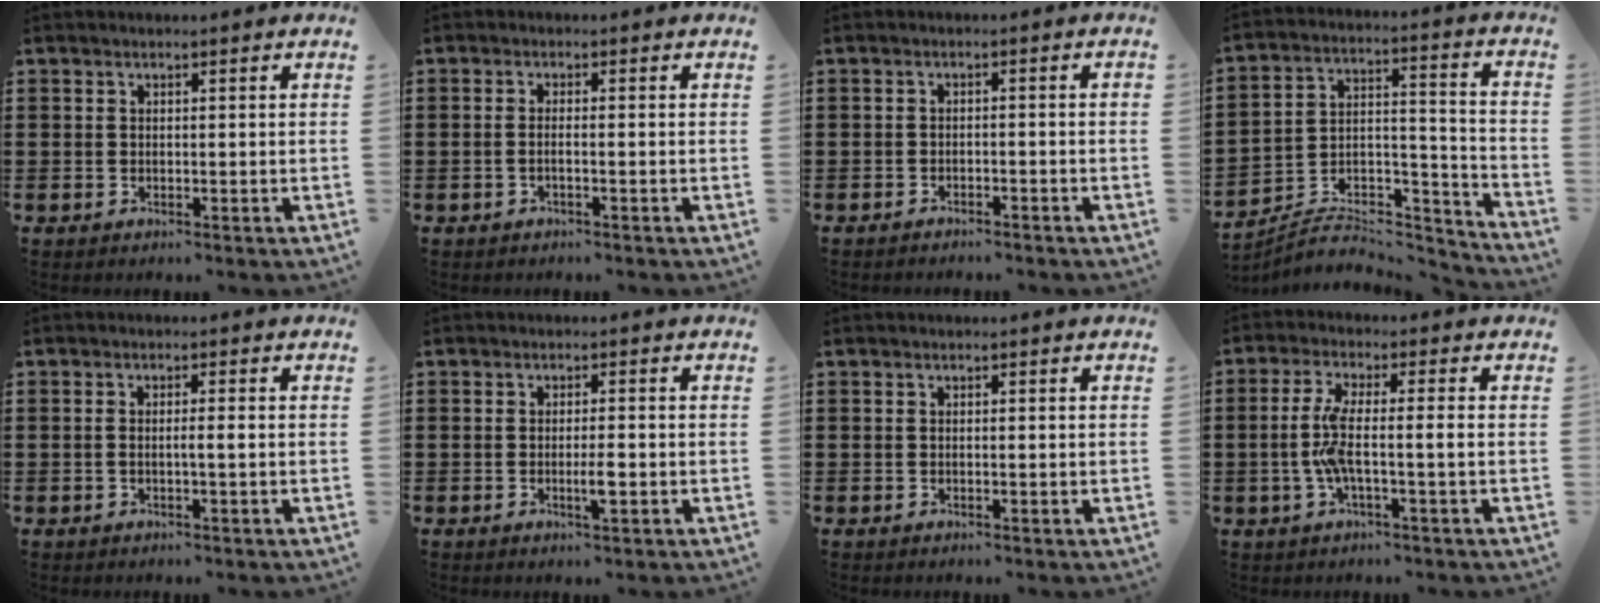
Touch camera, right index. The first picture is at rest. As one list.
[{"total": 1.4, "force": [-0.8, -0.1, 1.1], "torque": [-0.020, -0.004, -0.015]}, {"total": 1.7, "force": [-1.6, 0.1, 0.3], "torque": [-0.009, 0.002, -0.033]}, {"total": 5.7, "force": [-5.0, 2.3, 1.4], "torque": [-0.018, 0.009, -0.096]}, {"total": 1.6, "force": [-0.3, 0.0, 1.5], "torque": [-0.028, -0.001, -0.007]}, {"total": 3.0, "force": [-0.8, 0.4, 2.8], "torque": [-0.056, -0.003, -0.017]}, {"total": 0.0}, {"total": 5.8, "force": [-1.0, 0.8, 5.7], "torque": [-0.124, -0.008, -0.027]}]